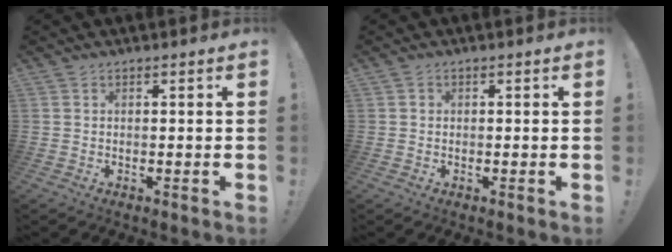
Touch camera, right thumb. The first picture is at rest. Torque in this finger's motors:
{"motor_torque": [-0.03, 0.19, -0.12, 0.02, 0.00]}